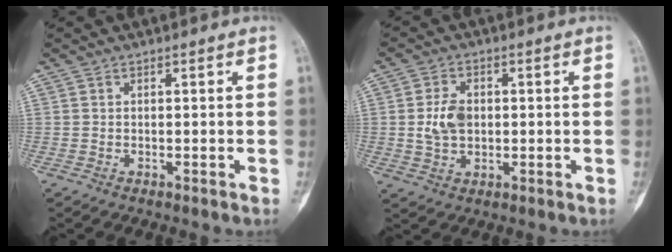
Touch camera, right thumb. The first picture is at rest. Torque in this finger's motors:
{"motor_torque": [-0.05, 0.08, 0.17, 0.17, 0.02]}